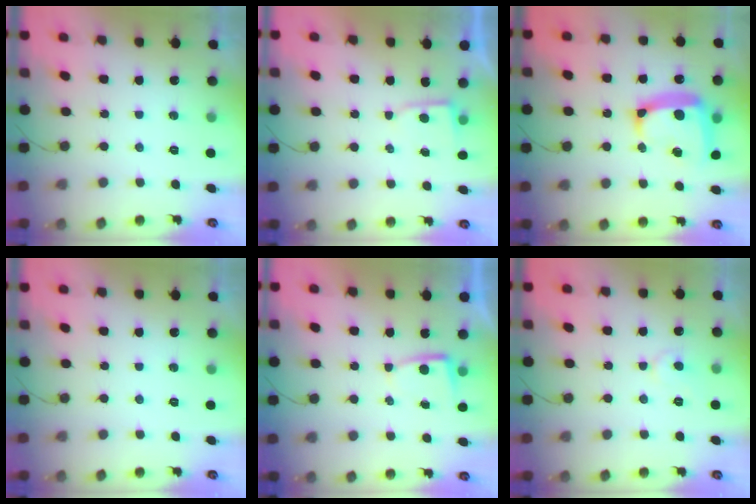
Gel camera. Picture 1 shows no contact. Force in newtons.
{"total": 2.1, "press": 2.1, "slide": 0.3}
{"total": 15.1, "press": 14.9, "slide": 2.4}
{"total": 0.0}
{"total": 2.0, "press": 2.0, "slide": 0.3}
{"total": 5.8, "press": 5.8, "slide": 0.3}